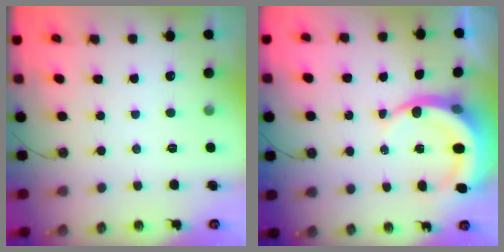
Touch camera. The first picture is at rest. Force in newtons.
{"total": 8.3, "press": 8.1, "slide": 1.6}